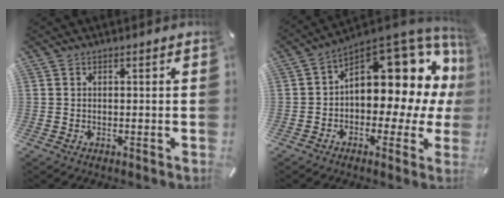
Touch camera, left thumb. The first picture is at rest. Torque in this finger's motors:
{"motor_torque": [2.47, 2.54, 0.75, -0.21, 0.49]}